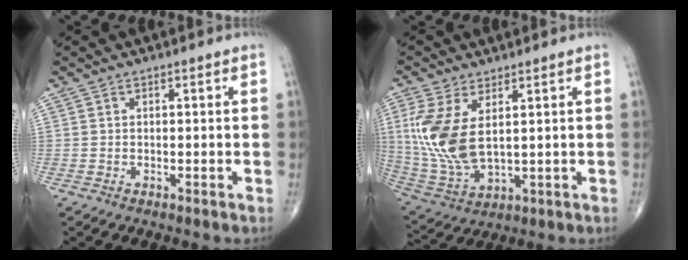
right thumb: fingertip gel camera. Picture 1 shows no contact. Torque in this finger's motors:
{"motor_torque": [-0.75, 1.36, 1.27, 0.34, 0.19]}